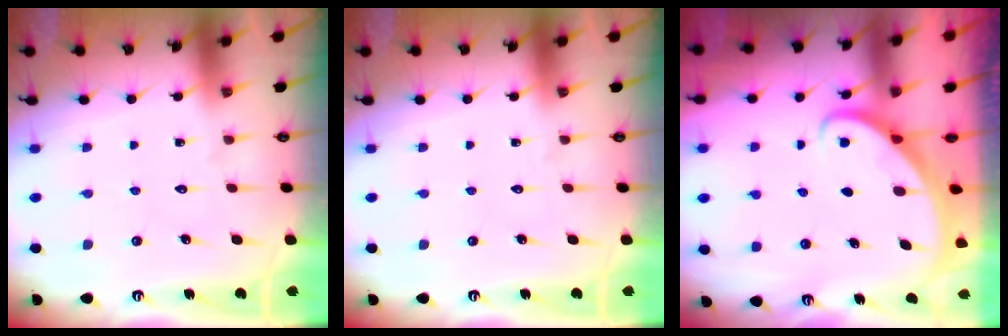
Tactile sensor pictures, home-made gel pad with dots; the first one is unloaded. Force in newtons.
{"total": 0.0}
{"total": 2.6, "press": 2.6, "slide": 0.3}